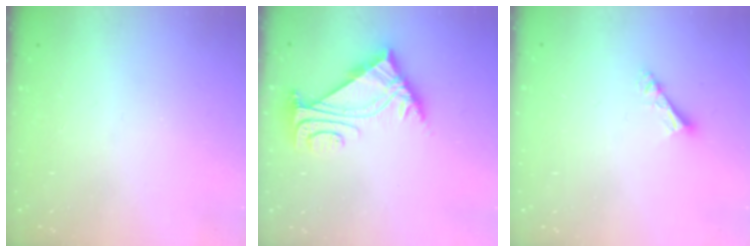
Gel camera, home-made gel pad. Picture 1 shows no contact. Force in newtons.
{"total": 5.7, "press": 5.6, "slide": 1.0}
{"total": 3.7, "press": 3.7, "slide": 0.5}